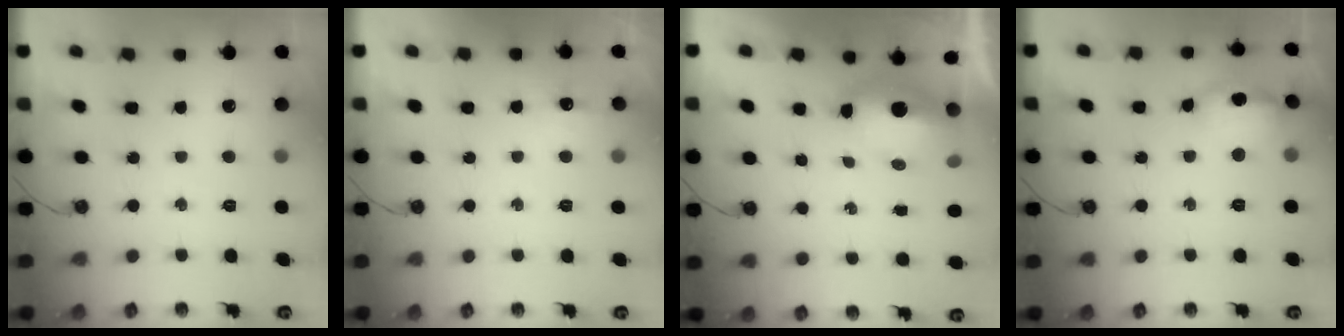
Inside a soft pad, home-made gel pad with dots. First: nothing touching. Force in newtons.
{"total": 5.0, "press": 4.9, "slide": 0.8}
{"total": 8.3, "press": 8.2, "slide": 1.0}
{"total": 14.7, "press": 13.0, "slide": 6.7}